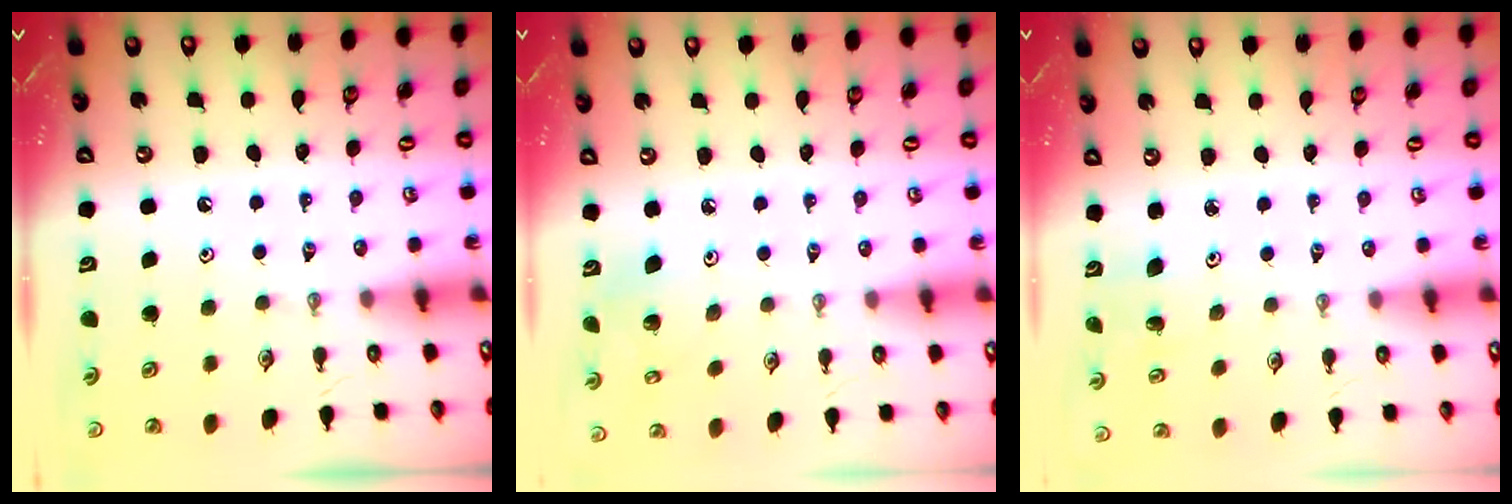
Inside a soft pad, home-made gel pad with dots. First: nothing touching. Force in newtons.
{"total": 4.0, "press": 4.0, "slide": 0.4}
{"total": 3.8, "press": 3.8, "slide": 0.4}